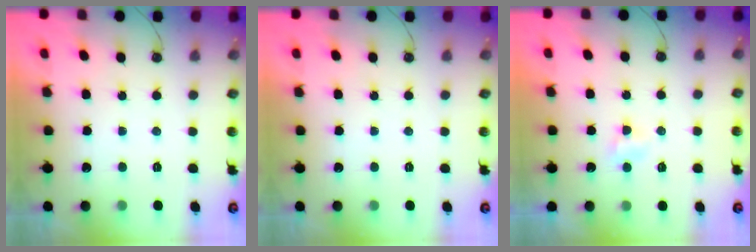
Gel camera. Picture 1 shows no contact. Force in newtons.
{"total": 0.0}
{"total": 2.2, "press": 2.2, "slide": 0.3}